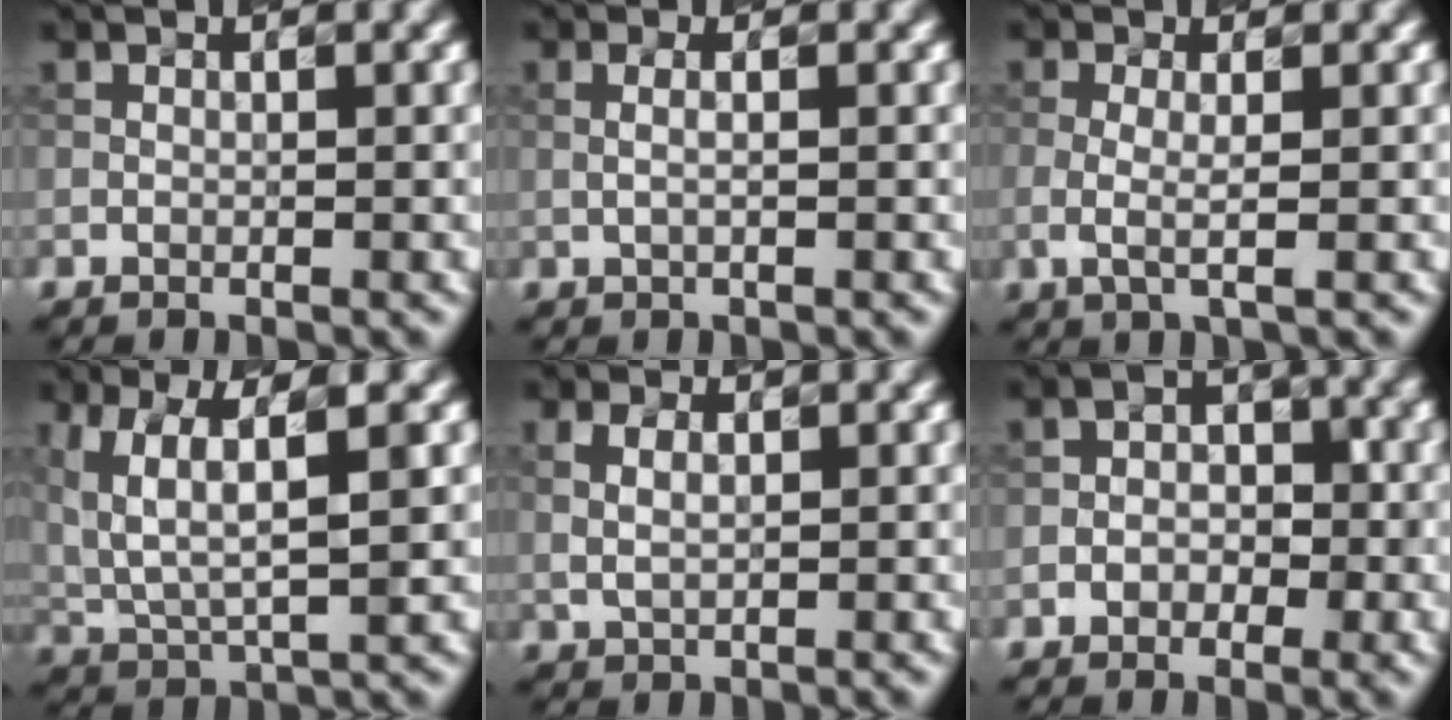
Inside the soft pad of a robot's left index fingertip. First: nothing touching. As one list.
[{"total": 1.1, "force": [0.3, 0.3, 1.1], "torque": [-0.015, -0.003, -0.001]}, {"total": 1.8, "force": [-0.4, 0.4, 1.7], "torque": [-0.044, -0.004, -0.005]}, {"total": 6.2, "force": [2.2, 2.0, 5.4], "torque": [-0.122, 0.001, 0.053]}, {"total": 1.7, "force": [0.7, 1.0, 1.2], "torque": [-0.029, 0.001, 0.019]}, {"total": 2.2, "force": [-0.9, 1.7, 1.1], "torque": [-0.009, 0.007, -0.018]}]